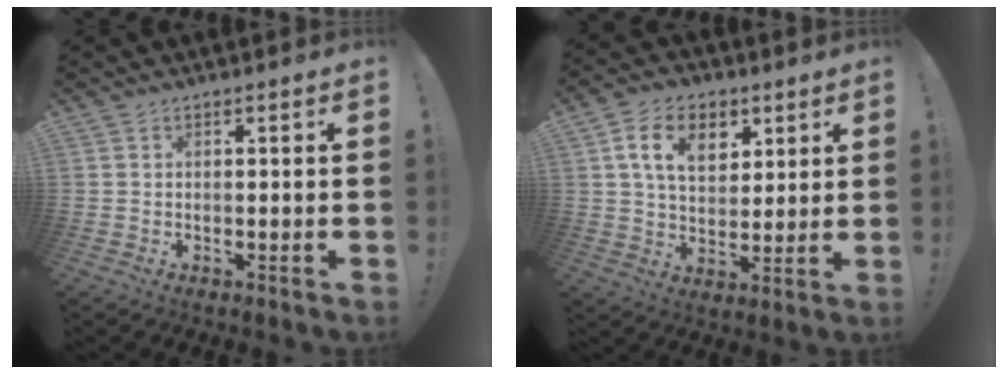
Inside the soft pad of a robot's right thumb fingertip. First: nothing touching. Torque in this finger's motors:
{"motor_torque": [1.25, 1.25, 0.49, 0.42, 0.06]}